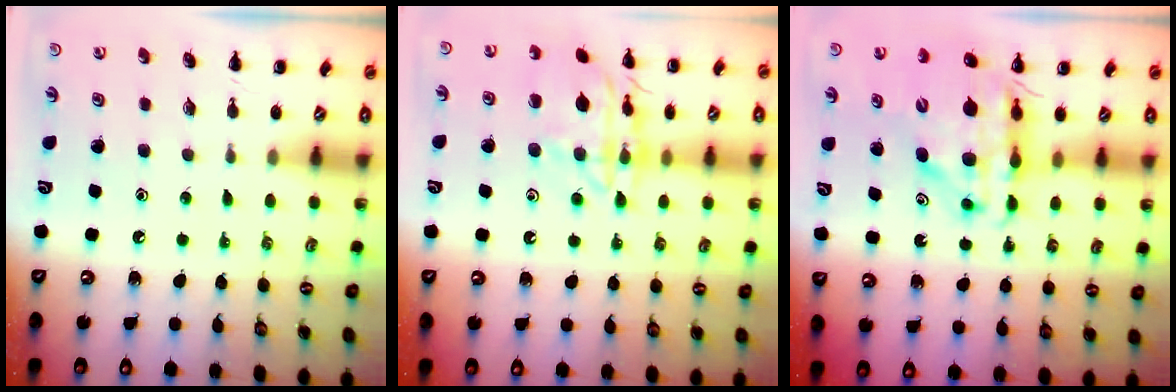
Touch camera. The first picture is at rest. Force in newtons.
{"total": 14.8, "press": 14.8, "slide": 0.9}
{"total": 12.4, "press": 12.0, "slide": 3.4}